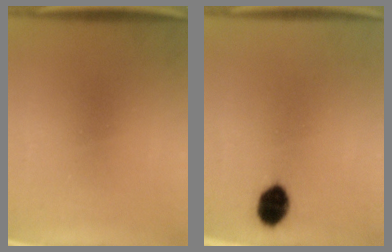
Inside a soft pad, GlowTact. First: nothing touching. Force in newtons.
{"total": 6.5}